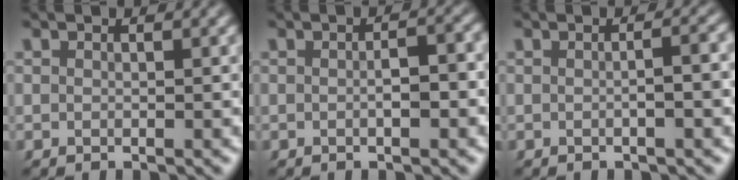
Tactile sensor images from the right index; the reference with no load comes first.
{"total": 2.0, "force": [-0.3, 0.9, 1.8], "torque": [-0.020, 0.001, -0.007]}
{"total": 2.0, "force": [-0.4, 0.2, 1.9], "torque": [-0.021, 0.007, -0.008]}